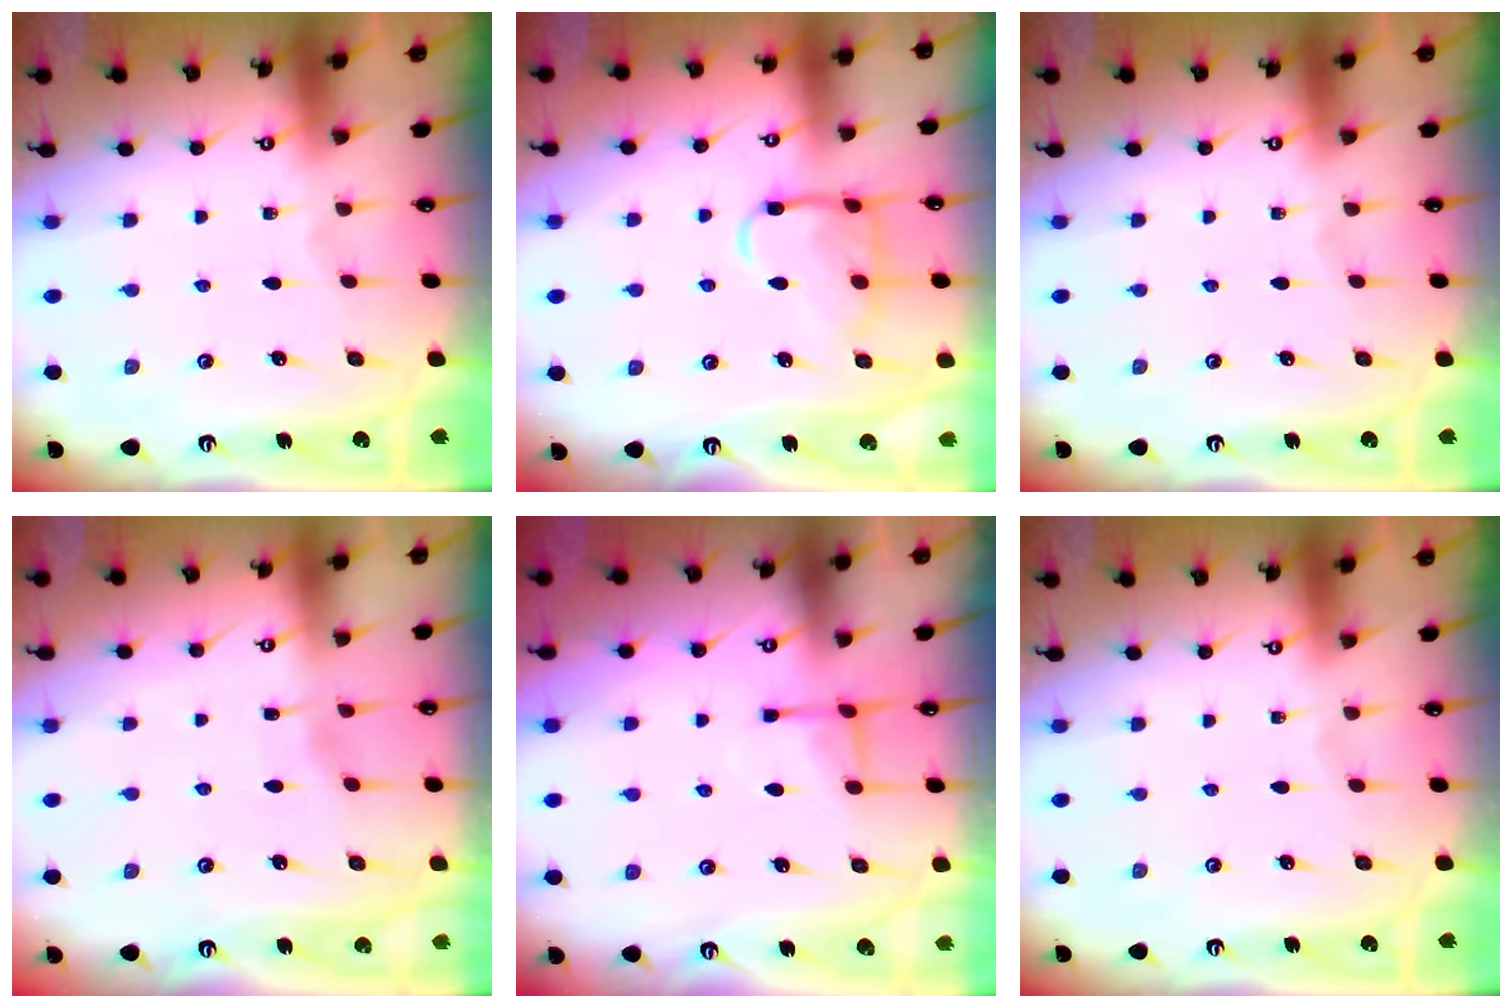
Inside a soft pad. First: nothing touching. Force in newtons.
{"total": 13.8, "press": 13.8, "slide": 1.1}
{"total": 0.0}
{"total": 2.8, "press": 2.8, "slide": 0.4}
{"total": 5.4, "press": 5.4, "slide": 0.6}
{"total": 0.0}